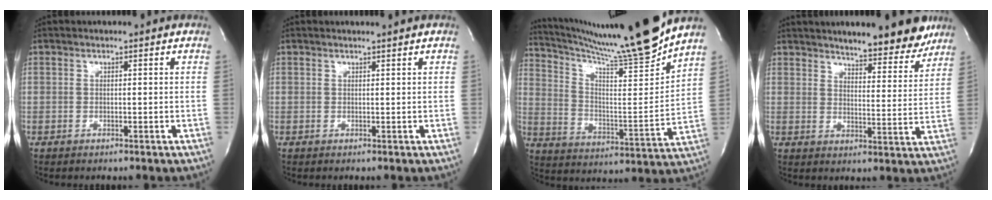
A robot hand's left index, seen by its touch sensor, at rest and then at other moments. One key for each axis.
{"total": 1.1, "fx": 1.0, "fy": -0.3, "fz": 0.3, "tx": -0.007, "ty": 0.000, "tz": 0.019}
{"total": 18.7, "fx": 17.0, "fy": -2.8, "fz": 7.4, "tx": -0.132, "ty": -0.067, "tz": 0.268}
{"total": 12.1, "fx": 10.7, "fy": 2.2, "fz": 5.4, "tx": -0.063, "ty": -0.019, "tz": 0.139}